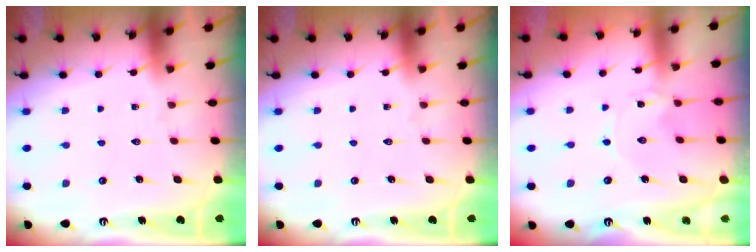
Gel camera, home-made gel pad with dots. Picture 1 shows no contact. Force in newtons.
{"total": 0.0}
{"total": 0.0}